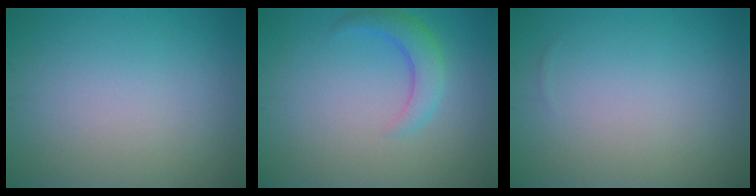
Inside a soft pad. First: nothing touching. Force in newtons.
{"total": 2.9, "press": 2.9, "slide": 0.2}
{"total": 0.0}